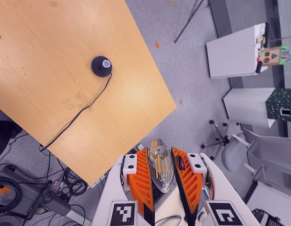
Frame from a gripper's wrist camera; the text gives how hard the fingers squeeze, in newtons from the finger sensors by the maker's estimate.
{"total": 8.4, "left": 7.6, "right": 9.3}